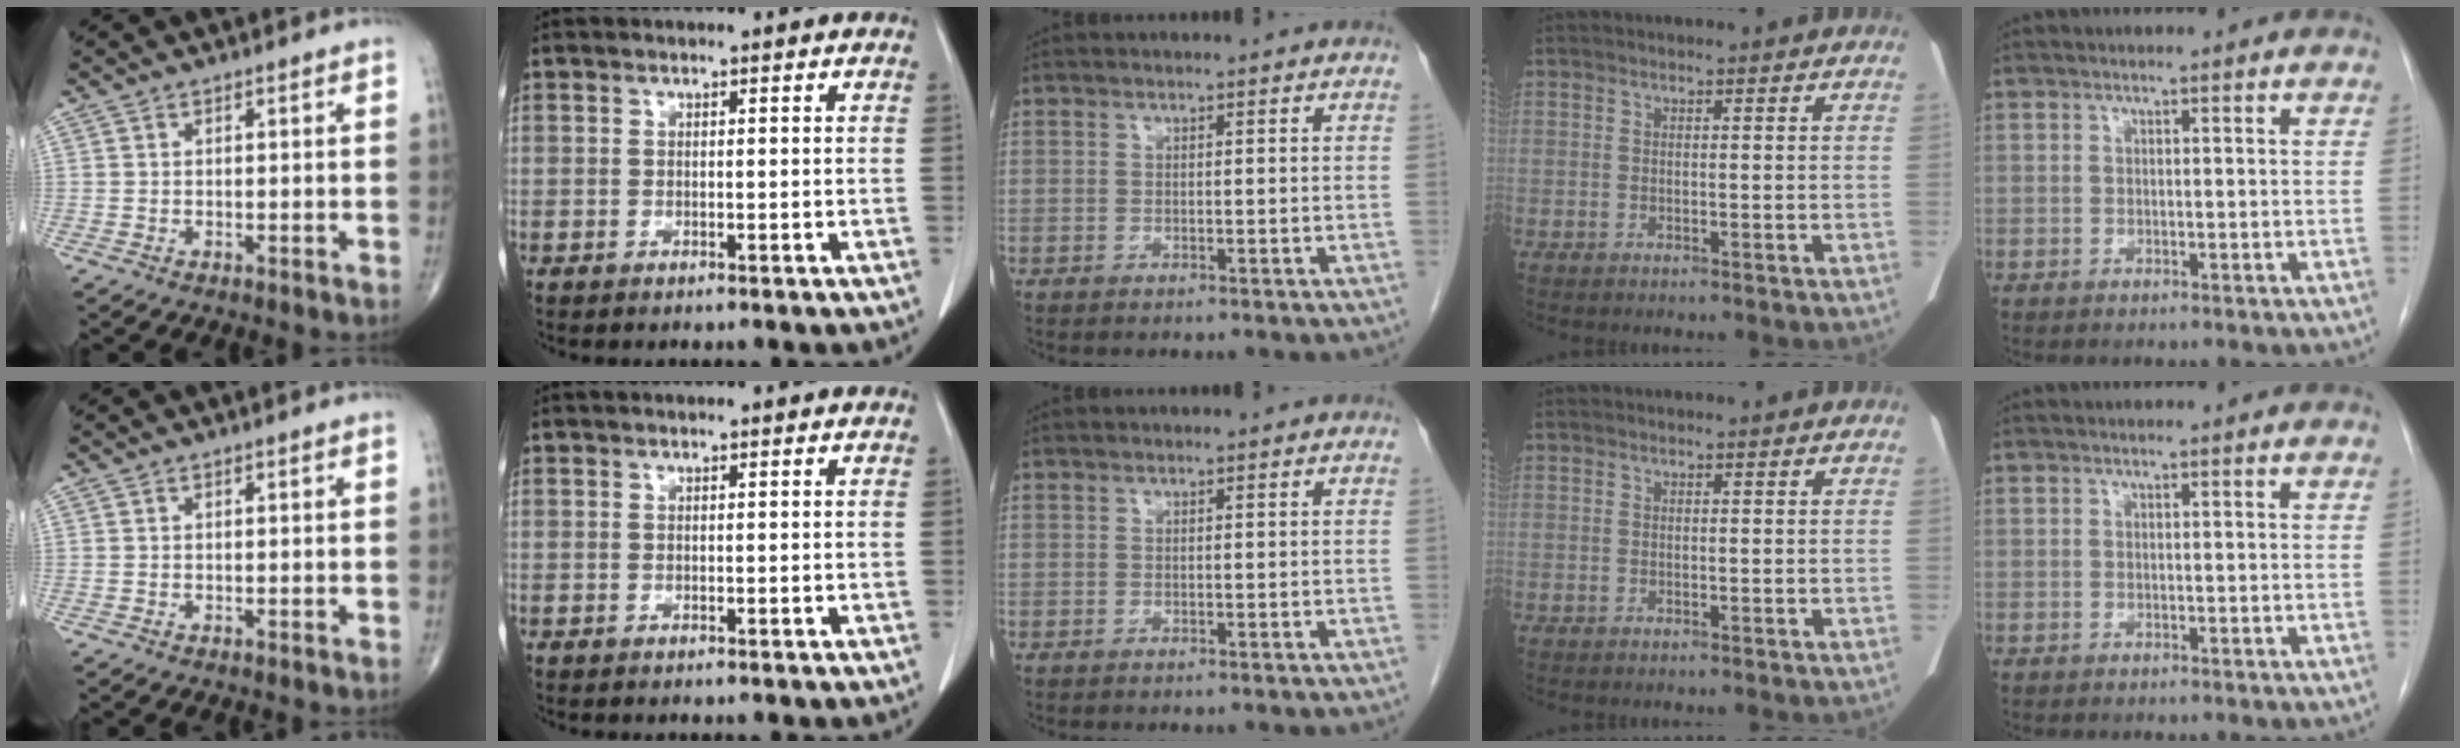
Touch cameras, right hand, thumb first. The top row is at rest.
{}